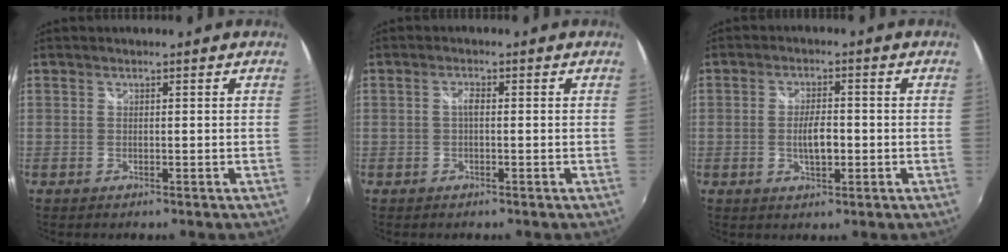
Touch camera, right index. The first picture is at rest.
{"total": 1.4, "force": [-0.2, 0.5, 1.3], "torque": [-0.024, 0.005, -0.006]}
{"total": 4.8, "force": [-0.9, 1.8, 4.3], "torque": [-0.083, 0.000, -0.013]}